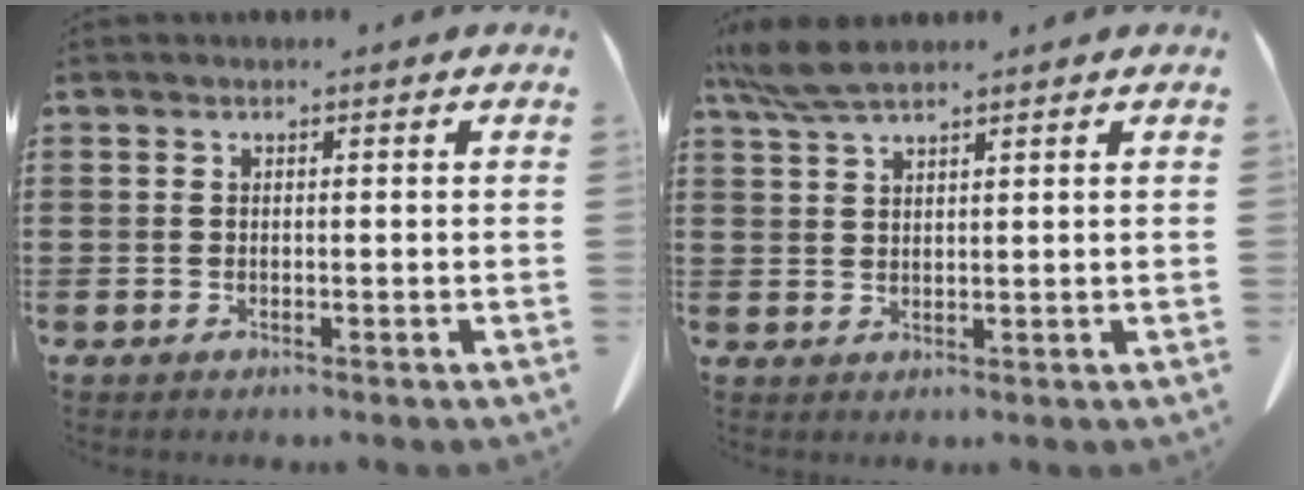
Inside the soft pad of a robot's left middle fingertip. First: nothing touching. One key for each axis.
{"total": 5.2, "fx": 4.1, "fy": 0.7, "fz": 3.1, "tx": -0.078, "ty": -0.006, "tz": 0.075}